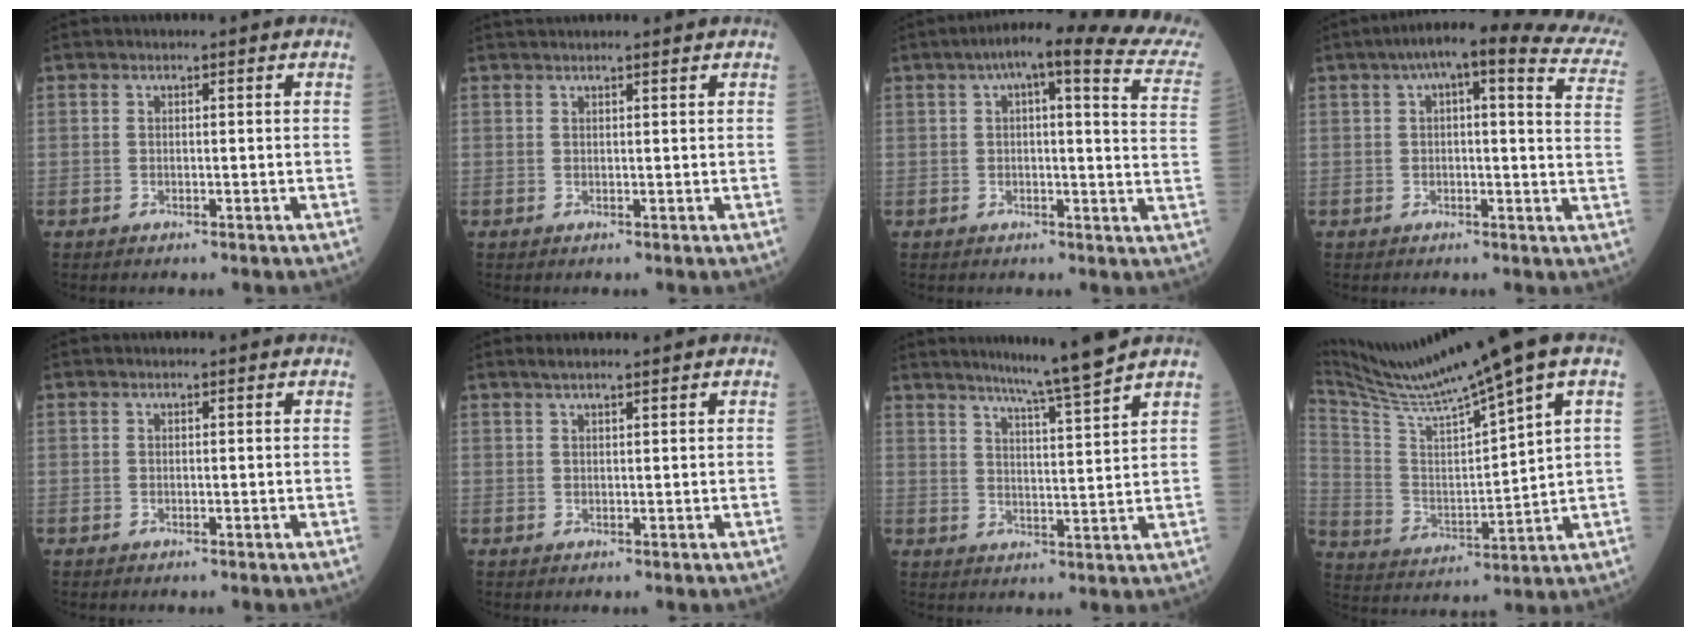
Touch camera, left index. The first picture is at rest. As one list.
[{"total": 4.9, "force": [4.6, 0.1, 1.7], "torque": [-0.023, 0.023, 0.061]}, {"total": 18.9, "force": [15.3, 1.7, 10.9], "torque": [-0.142, -0.006, 0.162]}, {"total": 19.6, "force": [15.5, 3.2, 11.5], "torque": [-0.153, 0.014, 0.163]}, {"total": 0.0}, {"total": 3.4, "force": [2.8, 0.1, 1.8], "torque": [-0.030, 0.020, 0.049]}, {"total": 8.4, "force": [7.2, -2.0, 3.8], "torque": [-0.065, -0.016, 0.112]}, {"total": 17.0, "force": [13.3, -1.7, 10.4], "torque": [-0.192, -0.003, 0.236]}]